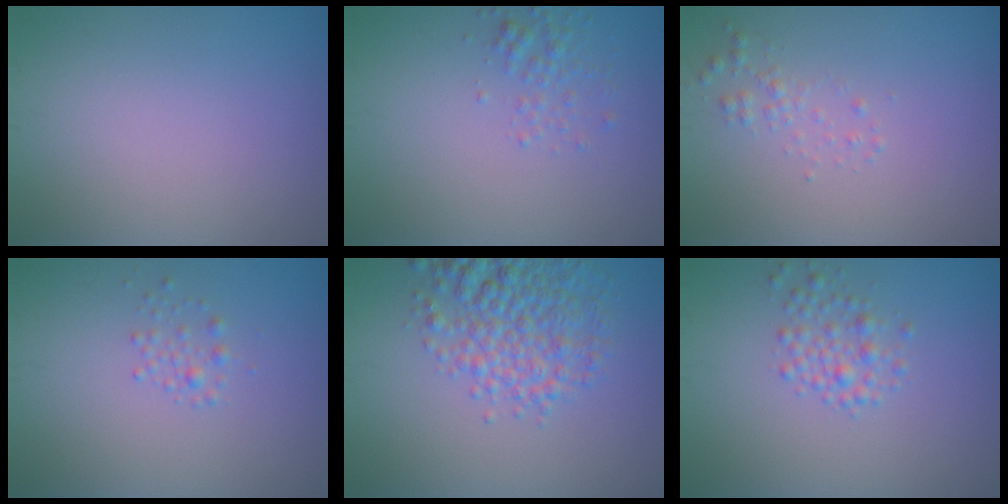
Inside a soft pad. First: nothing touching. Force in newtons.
{"total": 1.6, "press": 1.6, "slide": 0.1}
{"total": 1.1, "press": 1.1, "slide": 0.0}
{"total": 1.1, "press": 1.1, "slide": 0.1}
{"total": 5.6, "press": 5.6, "slide": 0.2}
{"total": 2.1, "press": 2.1, "slide": 0.1}